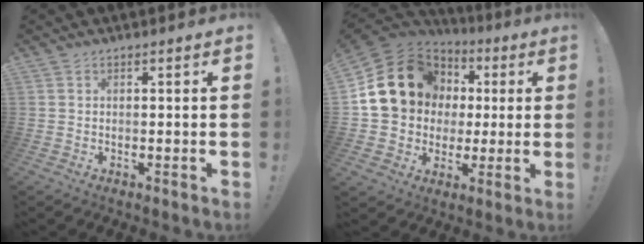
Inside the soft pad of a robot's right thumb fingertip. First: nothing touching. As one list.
[{"total": 19.5, "force": [5.2, 16.0, 9.7], "torque": [-0.168, -0.011, 0.126]}]